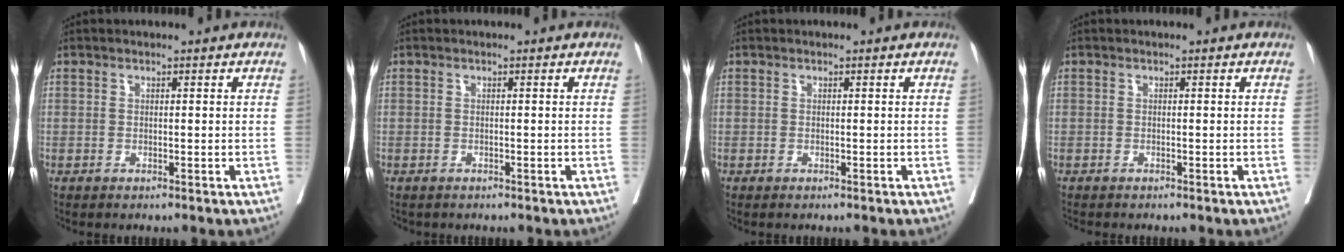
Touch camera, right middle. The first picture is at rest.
{"total": 0.9, "force": [-0.8, 0.3, 0.1], "torque": [-0.017, -0.003, -0.015]}
{"total": 1.1, "force": [-1.0, 0.1, 0.4], "torque": [-0.004, -0.001, -0.016]}
{"total": 1.5, "force": [-1.4, 0.1, 0.4], "torque": [-0.018, -0.006, -0.021]}